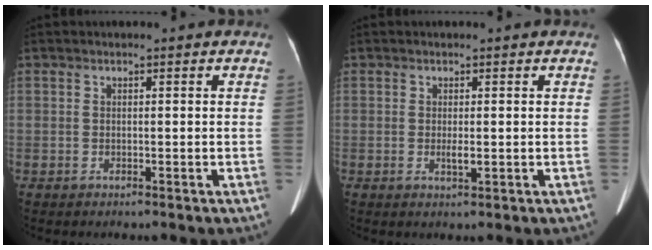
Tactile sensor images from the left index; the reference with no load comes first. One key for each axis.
{"total": 1.3, "fx": 0.1, "fy": 0.3, "fz": 1.2, "tx": -0.025, "ty": -0.003, "tz": 0.004}